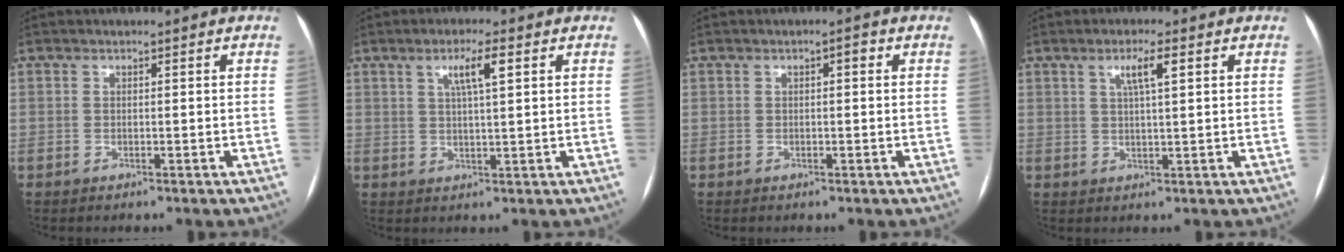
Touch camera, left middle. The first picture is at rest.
{"total": 4.5, "force": [1.9, 0.3, 4.1], "torque": [-0.074, 0.005, 0.034]}
{"total": 1.1, "force": [0.3, 0.3, 1.0], "torque": [-0.010, 0.006, 0.002]}
{"total": 3.8, "force": [1.6, 0.2, 3.5], "torque": [-0.063, 0.004, 0.029]}